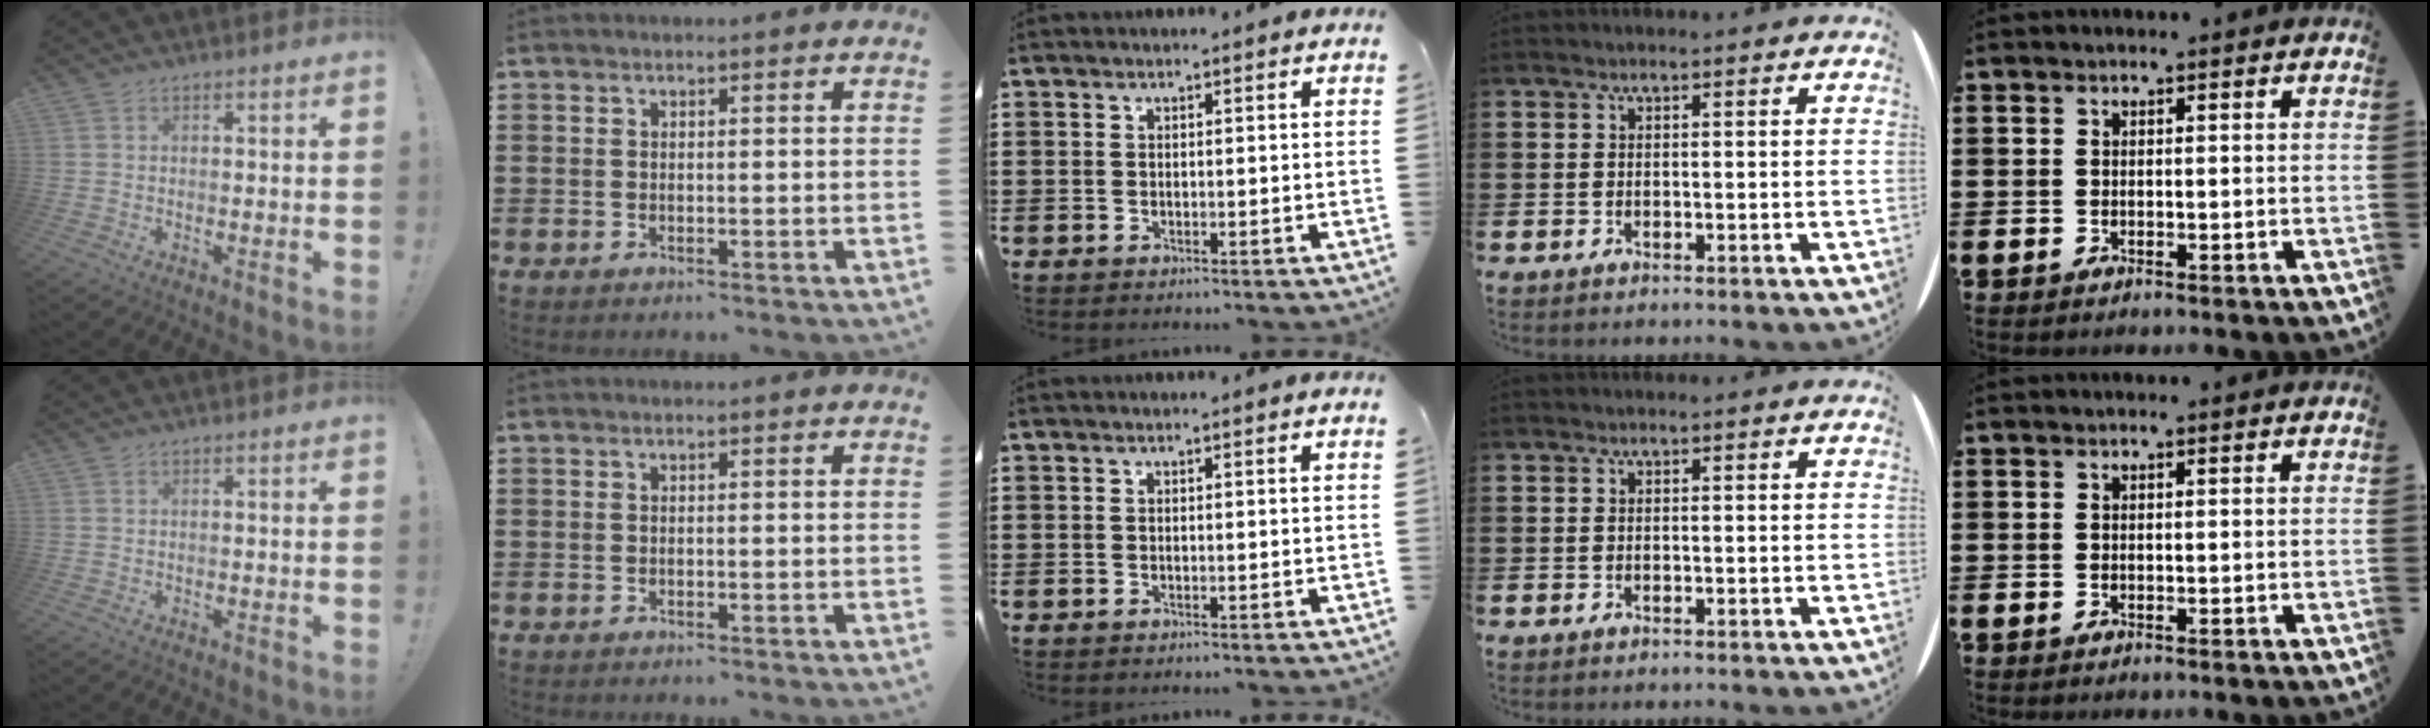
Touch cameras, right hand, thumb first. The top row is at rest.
{}